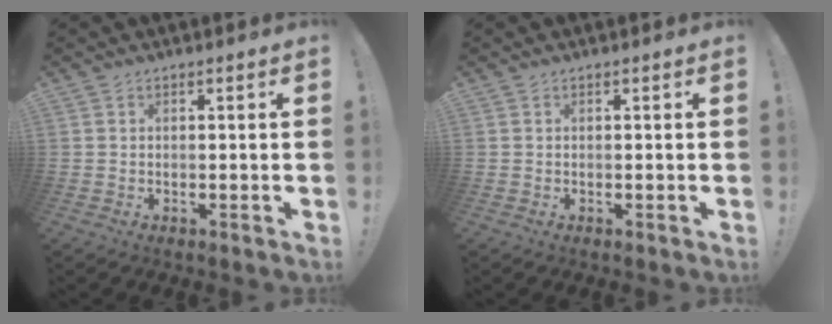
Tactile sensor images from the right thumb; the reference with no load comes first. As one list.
[{"total": 0.0}]